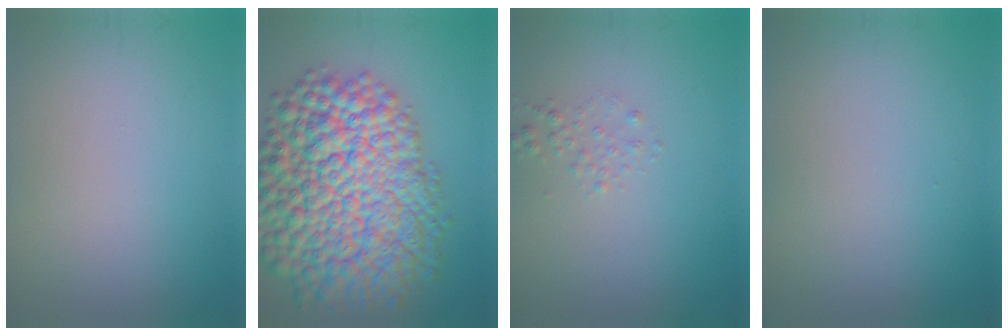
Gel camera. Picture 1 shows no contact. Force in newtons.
{"total": 15.8, "press": 15.8, "slide": 0.6}
{"total": 0.9, "press": 0.9, "slide": 0.1}
{"total": 0.0}